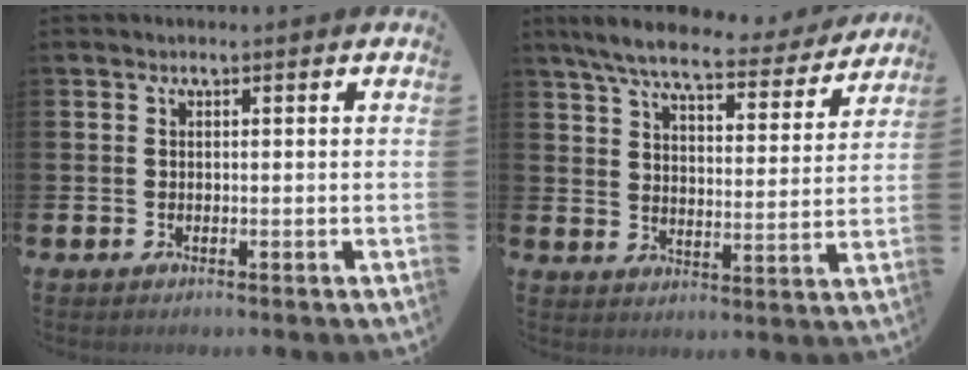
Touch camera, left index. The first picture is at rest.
{"total": 7.9, "force": [7.0, 1.4, 3.3], "torque": [-0.088, -0.037, 0.120]}